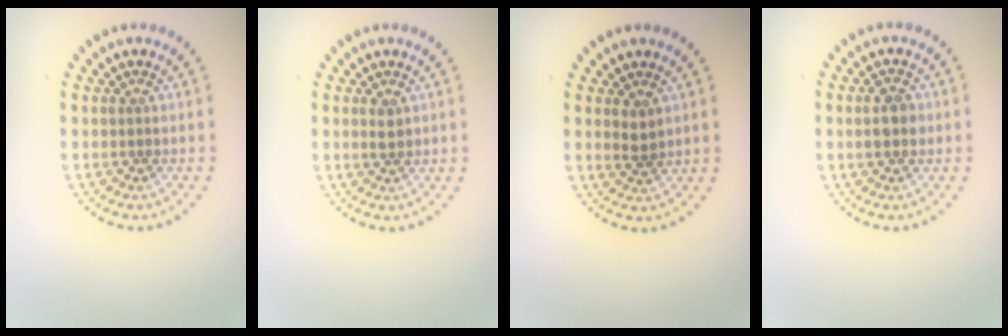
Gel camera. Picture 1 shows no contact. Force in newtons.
{"total": 1.1, "press": 1.1, "slide": 0.3}
{"total": 1.5, "press": 1.4, "slide": 0.5}
{"total": 2.8, "press": 2.7, "slide": 0.2}